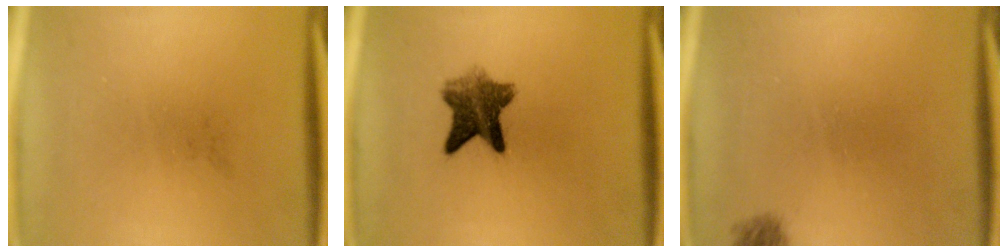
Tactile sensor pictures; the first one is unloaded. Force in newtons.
{"total": 6.8}
{"total": 1.0}